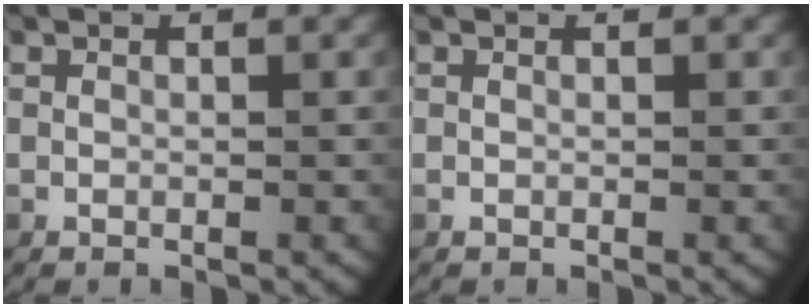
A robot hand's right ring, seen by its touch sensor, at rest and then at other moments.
{"total": 0.0}